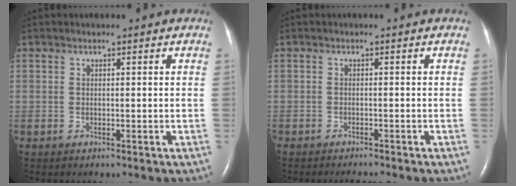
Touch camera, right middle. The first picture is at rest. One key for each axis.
{"total": 1.8, "fx": -1.7, "fy": -0.1, "fz": 0.5, "tx": -0.010, "ty": -0.006, "tz": -0.024}